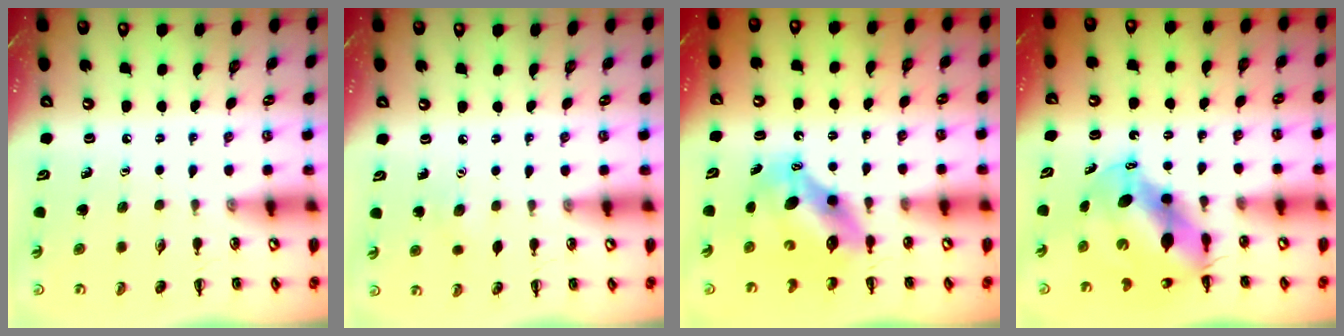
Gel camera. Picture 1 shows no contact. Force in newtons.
{"total": 3.3, "press": 3.2, "slide": 0.9}
{"total": 7.4, "press": 7.1, "slide": 2.0}
{"total": 10.2, "press": 9.9, "slide": 2.4}